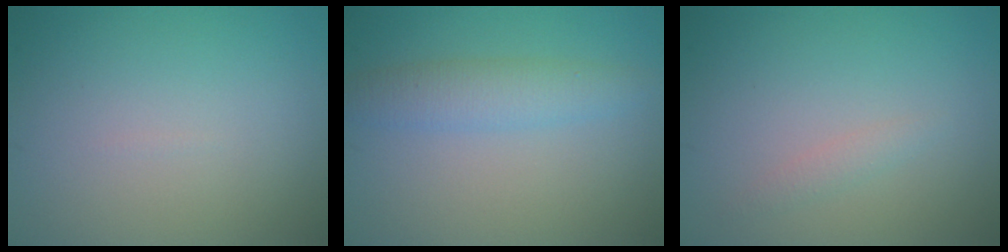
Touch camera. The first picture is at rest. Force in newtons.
{"total": 2.9, "press": 2.9, "slide": 0.1}
{"total": 0.9, "press": 0.9, "slide": 0.1}